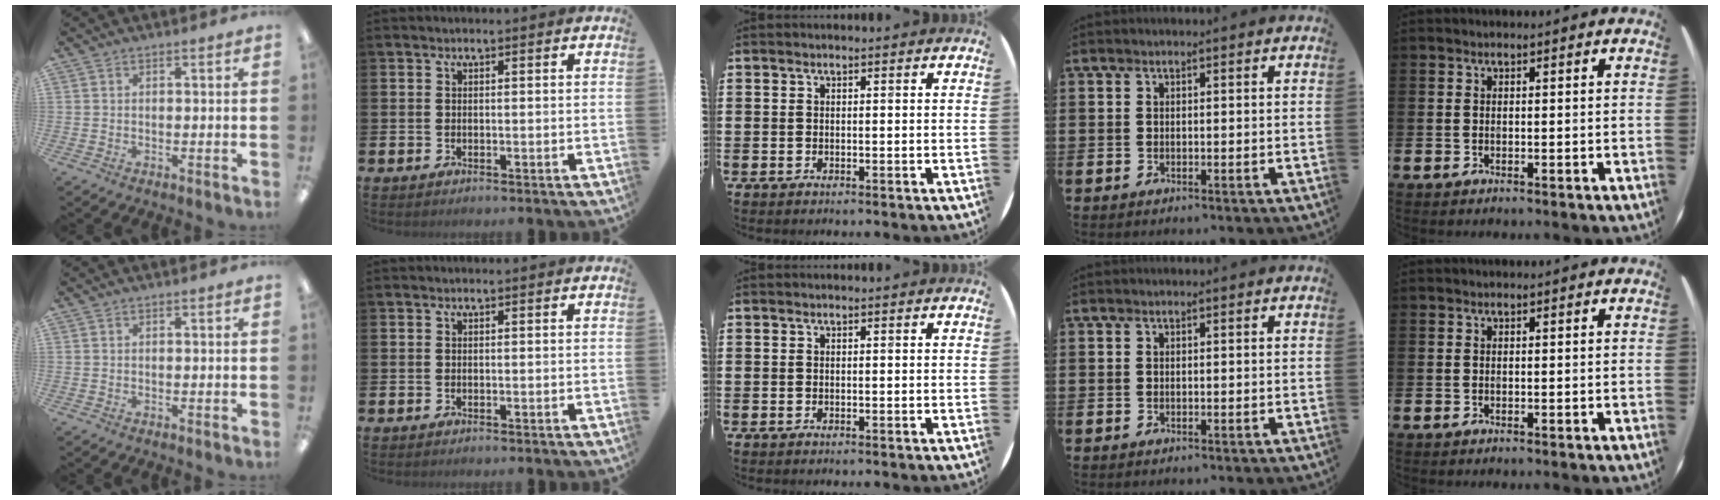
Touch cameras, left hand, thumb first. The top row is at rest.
{}